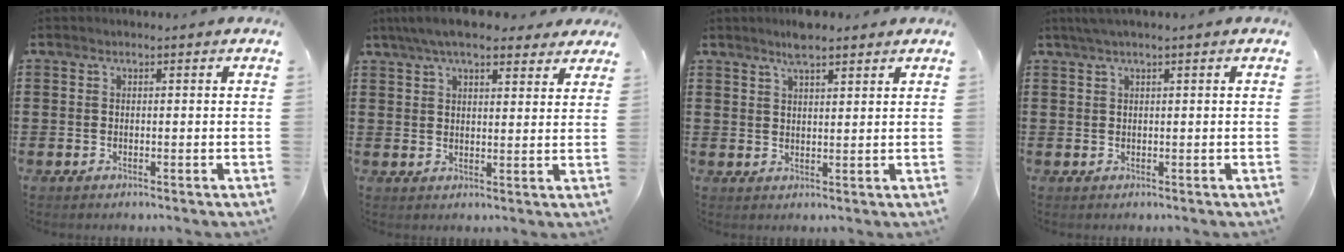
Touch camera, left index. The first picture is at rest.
{"total": 7.2, "force": [5.9, 1.8, 3.7], "torque": [-0.079, -0.005, 0.107]}
{"total": 4.2, "force": [3.4, 0.8, 2.4], "torque": [-0.053, 0.001, 0.061]}
{"total": 1.3, "force": [0.8, 0.0, 1.0], "torque": [-0.019, 0.000, 0.015]}